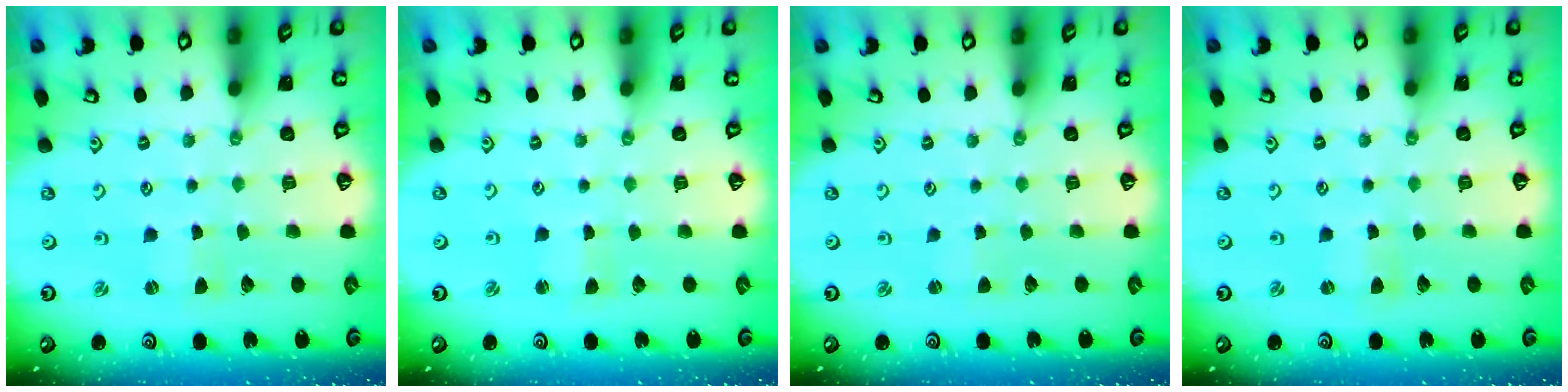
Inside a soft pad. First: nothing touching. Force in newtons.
{"total": 0.9, "press": 0.9, "slide": 0.1}
{"total": 1.0, "press": 1.0, "slide": 0.2}
{"total": 0.5, "press": 0.5, "slide": 0.2}